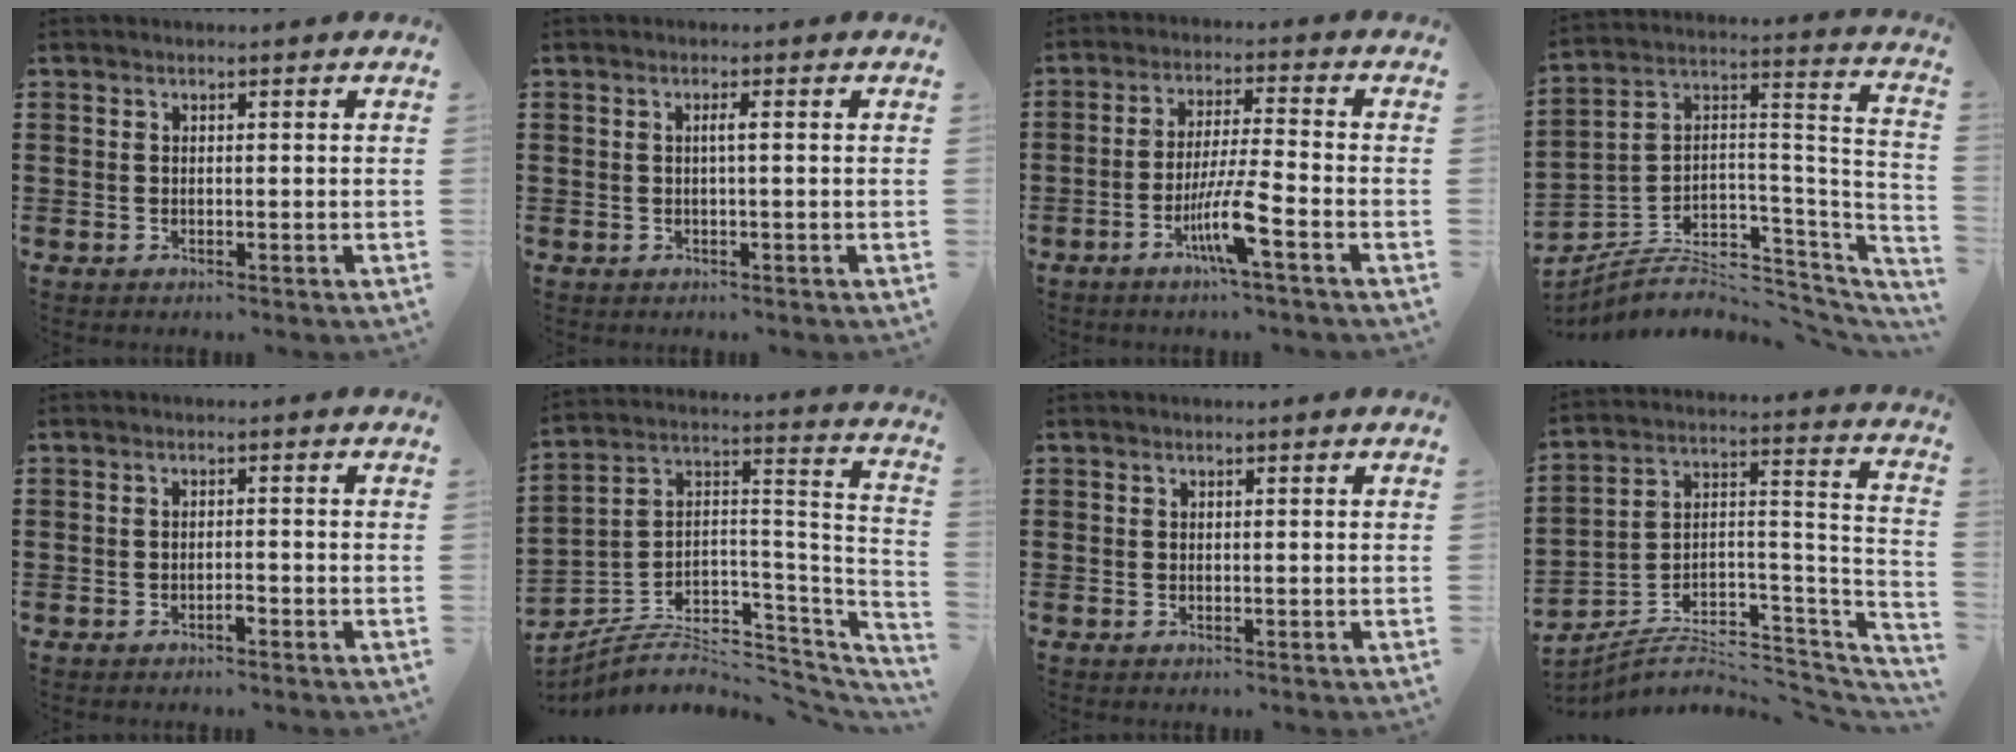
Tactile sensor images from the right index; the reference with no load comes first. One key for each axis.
{"total": 1.3, "fx": 0.0, "fy": -0.2, "fz": 1.2, "tx": -0.024, "ty": -0.002, "tz": -0.003}
{"total": 7.7, "fx": -3.9, "fy": 0.1, "fz": 6.7, "tx": -0.135, "ty": -0.013, "tz": -0.075}
{"total": 4.9, "fx": -2.4, "fy": 3.1, "fz": 2.9, "tx": -0.068, "ty": -0.015, "tz": -0.048}
{"total": 1.2, "fx": -0.9, "fy": 0.2, "fz": 0.7, "tx": -0.017, "ty": -0.003, "tz": -0.015}
{"total": 4.7, "fx": -2.6, "fy": 2.8, "fz": 2.6, "tx": -0.064, "ty": -0.018, "tz": -0.053}
{"total": 0.0}
{"total": 5.1, "fx": -3.7, "fy": 2.4, "fz": 2.6, "tx": -0.040, "ty": -0.006, "tz": -0.070}